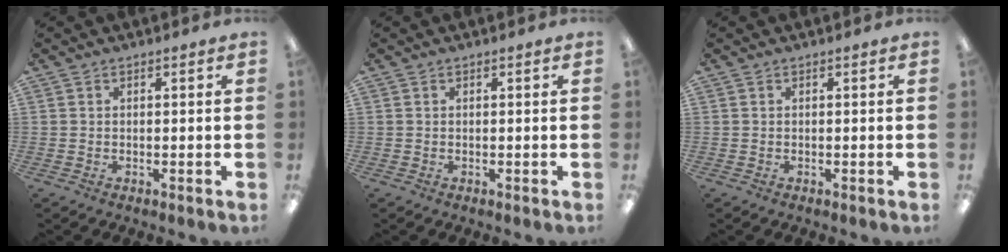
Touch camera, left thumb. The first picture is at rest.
{"total": 0.0}
{"total": 0.0}